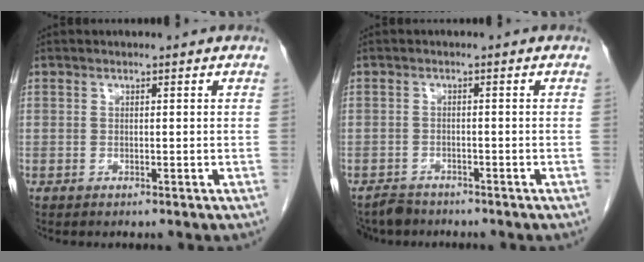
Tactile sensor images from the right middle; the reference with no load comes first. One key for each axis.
{"total": 3.5, "fx": -3.2, "fy": 1.4, "fz": 0.1, "tx": -0.005, "ty": -0.005, "tz": -0.055}